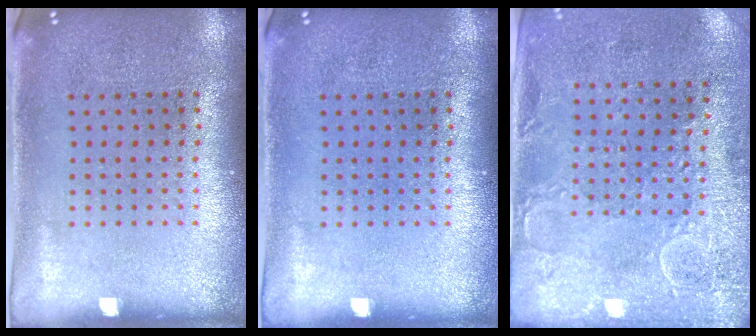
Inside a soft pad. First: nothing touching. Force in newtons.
{"total": 0.0}
{"total": 2.9, "press": 2.5, "slide": 1.5}